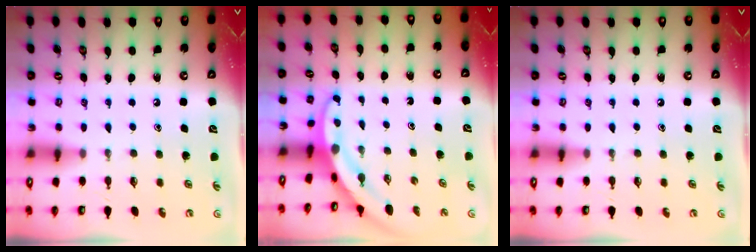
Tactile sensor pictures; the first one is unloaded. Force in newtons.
{"total": 3.3, "press": 3.3, "slide": 0.2}
{"total": 0.0}